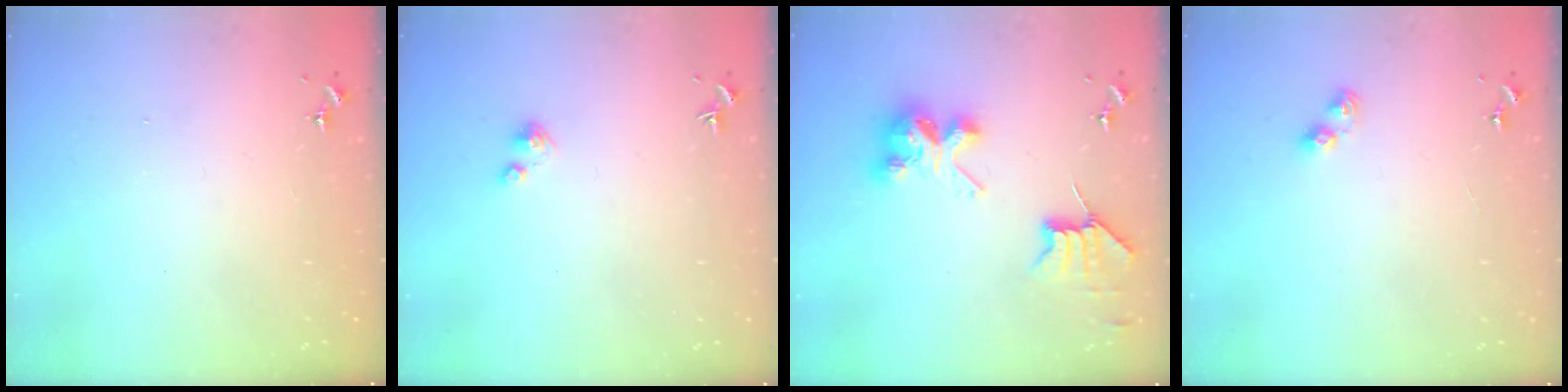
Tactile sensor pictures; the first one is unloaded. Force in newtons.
{"total": 2.8, "press": 2.8, "slide": 0.3}
{"total": 8.5, "press": 8.5, "slide": 0.5}
{"total": 5.2, "press": 5.1, "slide": 0.6}